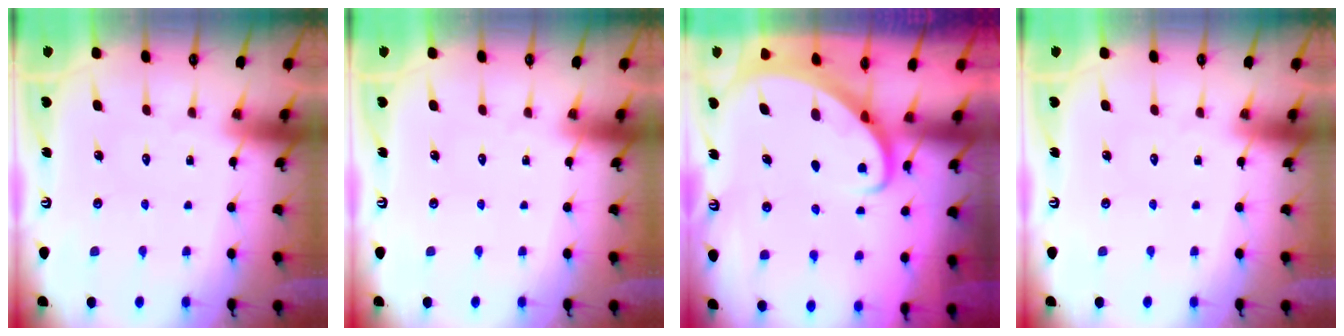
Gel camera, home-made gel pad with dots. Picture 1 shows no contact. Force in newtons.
{"total": 0.0}
{"total": 2.6, "press": 2.6, "slide": 0.3}
{"total": 0.0}